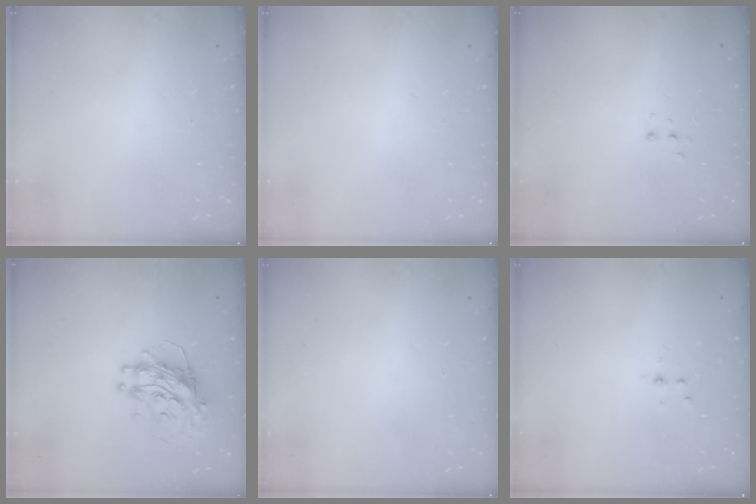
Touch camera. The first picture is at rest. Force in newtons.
{"total": 0.0}
{"total": 2.7, "press": 2.7, "slide": 0.5}
{"total": 11.4, "press": 11.3, "slide": 1.1}
{"total": 0.0}
{"total": 3.0, "press": 2.6, "slide": 1.5}